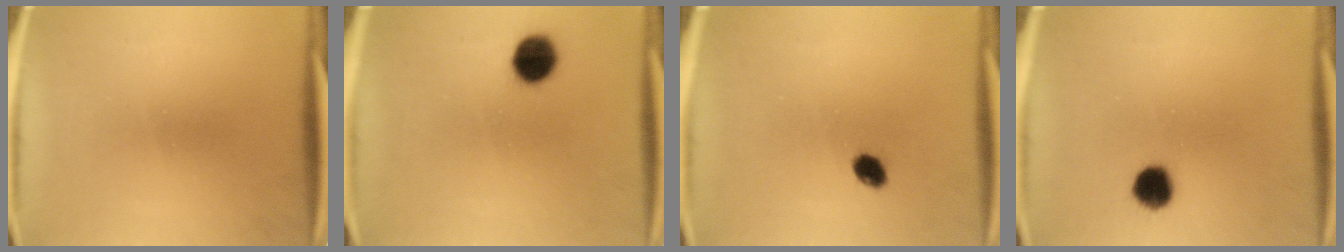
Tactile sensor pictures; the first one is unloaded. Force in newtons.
{"total": 8.1}
{"total": 3.1}
{"total": 6.0}